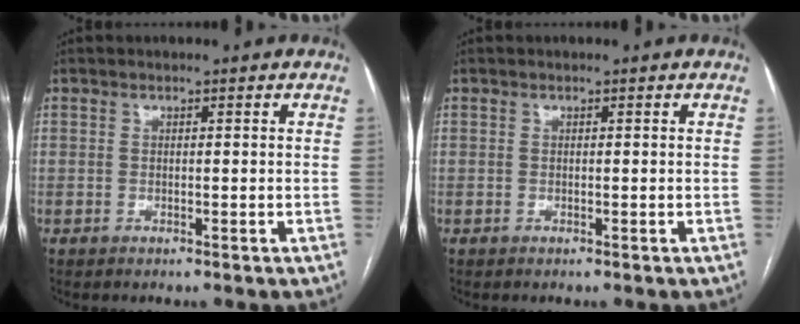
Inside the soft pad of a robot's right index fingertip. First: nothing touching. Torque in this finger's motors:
{"motor_torque": [0.00, 0.00, 0.00, 0.00]}